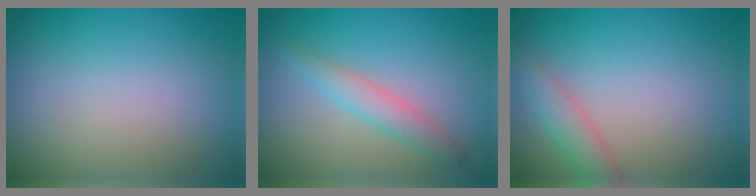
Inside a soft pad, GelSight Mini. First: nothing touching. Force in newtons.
{"total": 2.3, "press": 2.3, "slide": 0.0}
{"total": 2.8, "press": 2.8, "slide": 0.2}